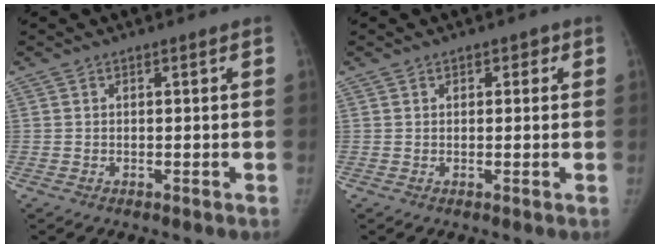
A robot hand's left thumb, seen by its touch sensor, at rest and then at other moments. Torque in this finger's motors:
{"motor_torque": [-0.18, -0.09, 0.05, 0.36, -0.05]}